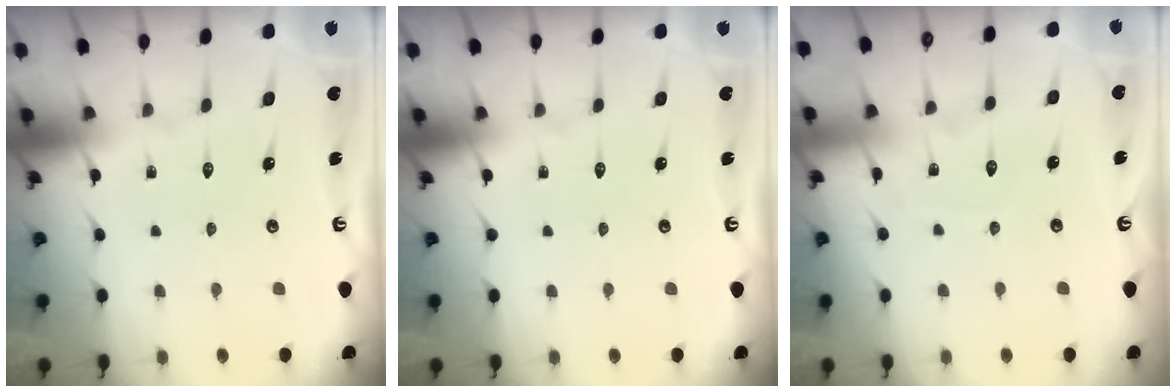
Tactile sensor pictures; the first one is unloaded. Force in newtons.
{"total": 0.0}
{"total": 5.6, "press": 5.5, "slide": 0.6}